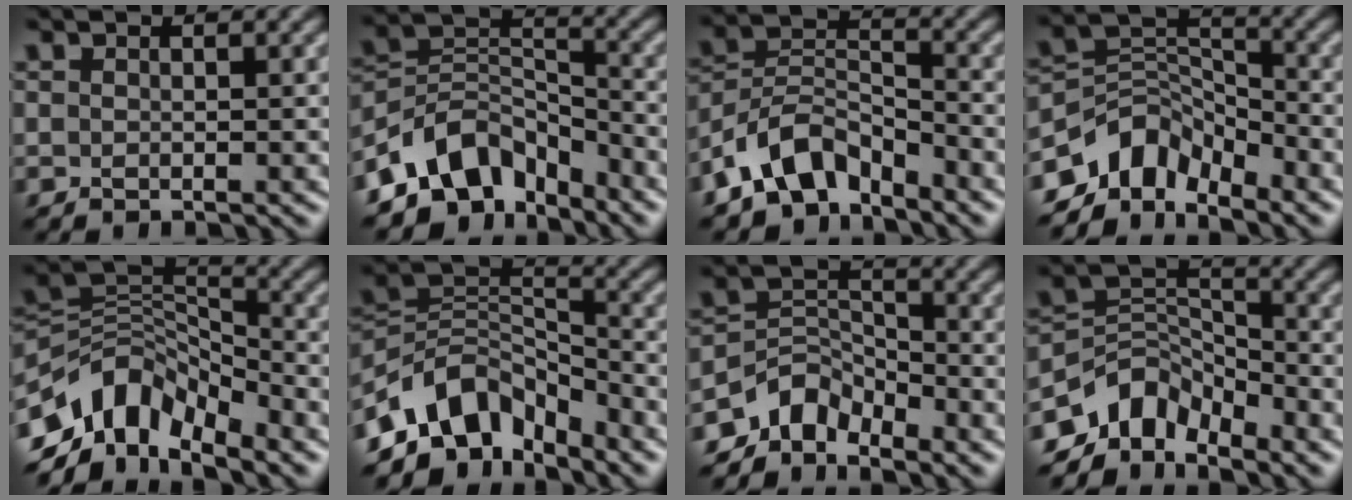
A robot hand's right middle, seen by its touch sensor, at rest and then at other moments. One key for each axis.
{"total": 7.8, "fx": -5.5, "fy": 4.5, "fz": 3.3, "tx": -0.039, "ty": 0.002, "tz": -0.116}
{"total": 6.4, "fx": -4.6, "fy": 3.4, "fz": 2.9, "tx": -0.049, "ty": 0.002, "tz": -0.096}
{"total": 5.9, "fx": -4.4, "fy": 3.4, "fz": 2.1, "tx": -0.025, "ty": 0.002, "tz": -0.089}
{"total": 8.9, "fx": -5.7, "fy": 4.9, "fz": 4.7, "tx": -0.072, "ty": 0.003, "tz": -0.116}
{"total": 8.2, "fx": -5.6, "fy": 4.5, "fz": 4.0, "tx": -0.051, "ty": 0.003, "tz": -0.117}
{"total": 4.0, "fx": -3.3, "fy": 2.0, "fz": 1.0, "tx": -0.012, "ty": 0.005, "tz": -0.073}
{"total": 5.6, "fx": -4.3, "fy": 3.1, "fz": 1.9, "tx": -0.025, "ty": 0.002, "tz": -0.088}